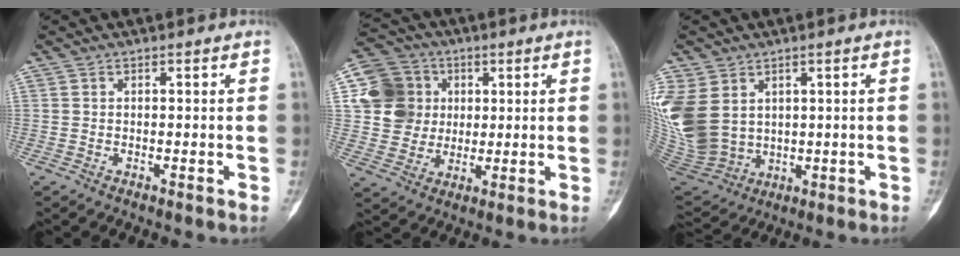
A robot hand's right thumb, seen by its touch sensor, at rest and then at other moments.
{"total": 14.3, "force": [3.1, 13.1, 4.9], "torque": [-0.065, 0.011, 0.056]}
{"total": 15.0, "force": [3.7, 11.7, 8.6], "torque": [-0.198, -0.010, 0.105]}